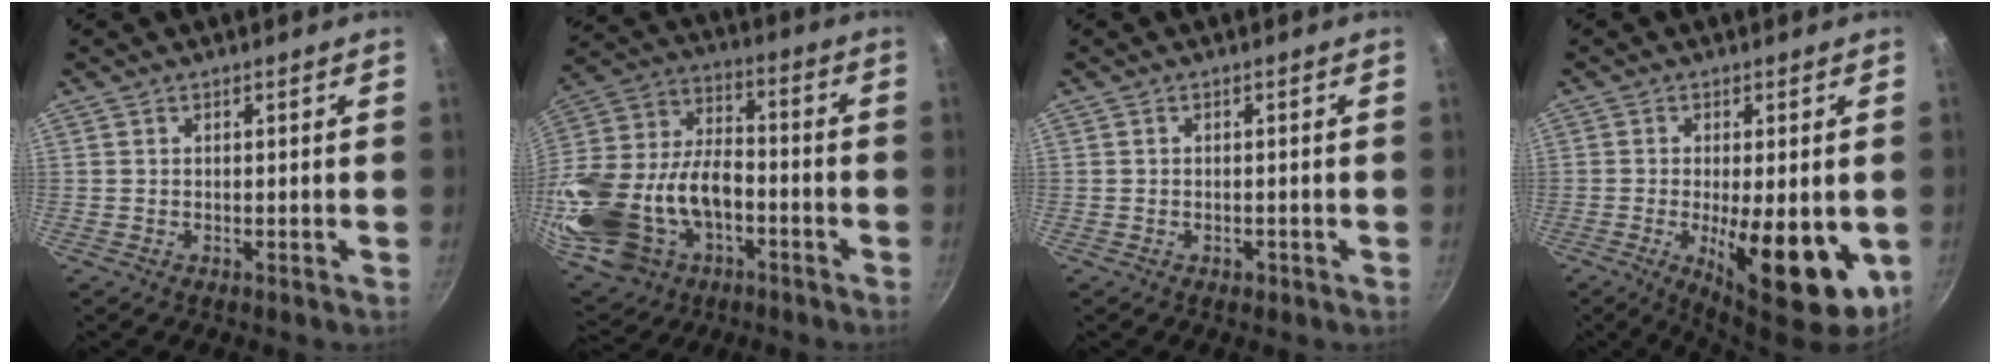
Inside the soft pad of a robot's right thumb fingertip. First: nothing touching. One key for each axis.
{"total": 30.7, "fx": -8.6, "fy": 20.6, "fz": 21.1, "tx": -0.536, "ty": 0.021, "tz": -0.146}
{"total": 1.0, "fx": -0.5, "fy": 0.7, "fz": 0.4, "tx": -0.003, "ty": 0.002, "tz": -0.008}
{"total": 18.4, "fx": -4.5, "fy": 7.0, "fz": 16.5, "tx": -0.202, "ty": -0.025, "tz": -0.043}